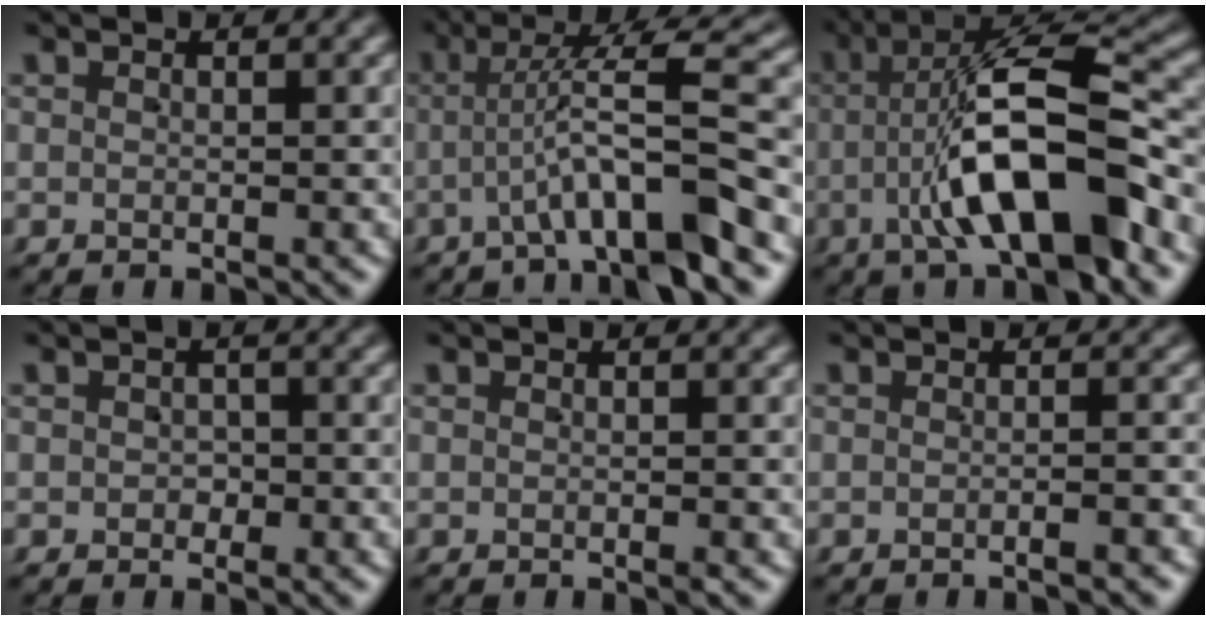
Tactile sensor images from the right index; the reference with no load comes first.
{"total": 7.9, "force": [-0.6, 1.6, 7.7], "torque": [-0.112, 0.013, -0.010]}
{"total": 10.7, "force": [-1.5, 3.6, 10.0], "torque": [-0.158, 0.001, -0.021]}
{"total": 1.1, "force": [-0.6, 0.9, 0.0], "torque": [0.014, 0.002, -0.011]}
{"total": 0.0}
{"total": 1.1, "force": [-0.9, -0.2, 0.5], "torque": [-0.003, 0.010, -0.022]}